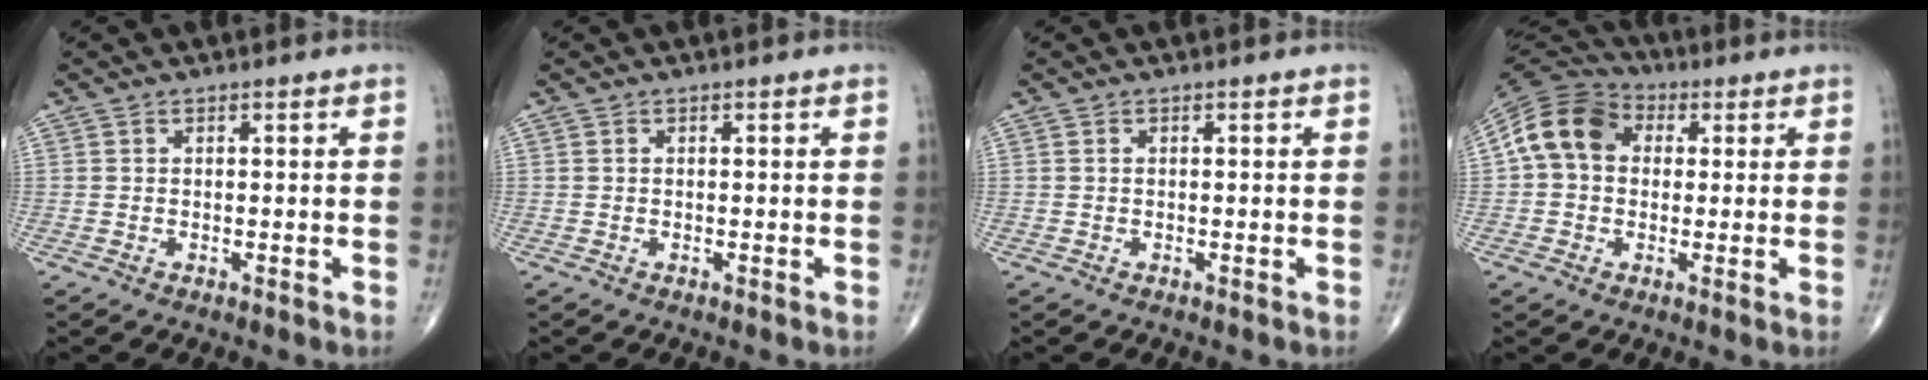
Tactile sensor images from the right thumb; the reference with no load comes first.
{"total": 0.0}
{"total": 0.0}
{"total": 11.7, "force": [1.7, 9.2, 7.0], "torque": [-0.119, 0.028, 0.017]}